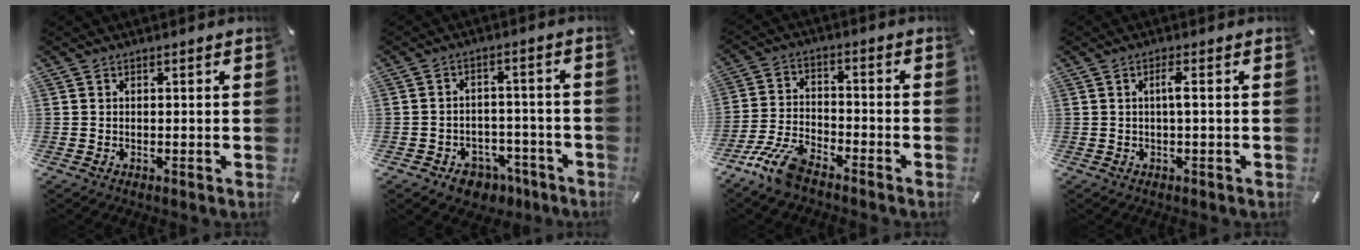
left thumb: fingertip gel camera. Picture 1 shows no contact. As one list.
[{"total": 6.0, "force": [-3.5, 4.6, 1.6], "torque": [-0.022, 0.030, -0.059]}, {"total": 9.8, "force": [-7.7, 3.4, 5.0], "torque": [-0.111, 0.029, -0.149]}, {"total": 2.9, "force": [0.1, 0.2, 2.9], "torque": [-0.056, 0.001, -0.001]}]